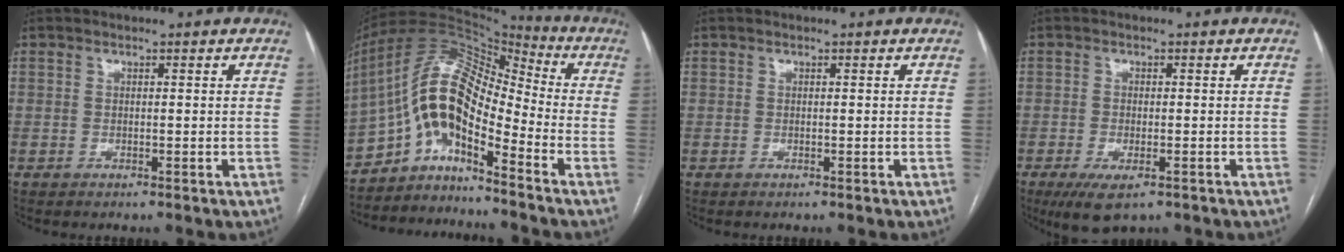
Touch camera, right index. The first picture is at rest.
{"total": 13.0, "force": [-6.4, 3.9, 10.7], "torque": [-0.209, 0.043, -0.113]}
{"total": 0.0}
{"total": 5.6, "force": [-3.3, 1.9, 4.1], "torque": [-0.072, -0.013, -0.049]}